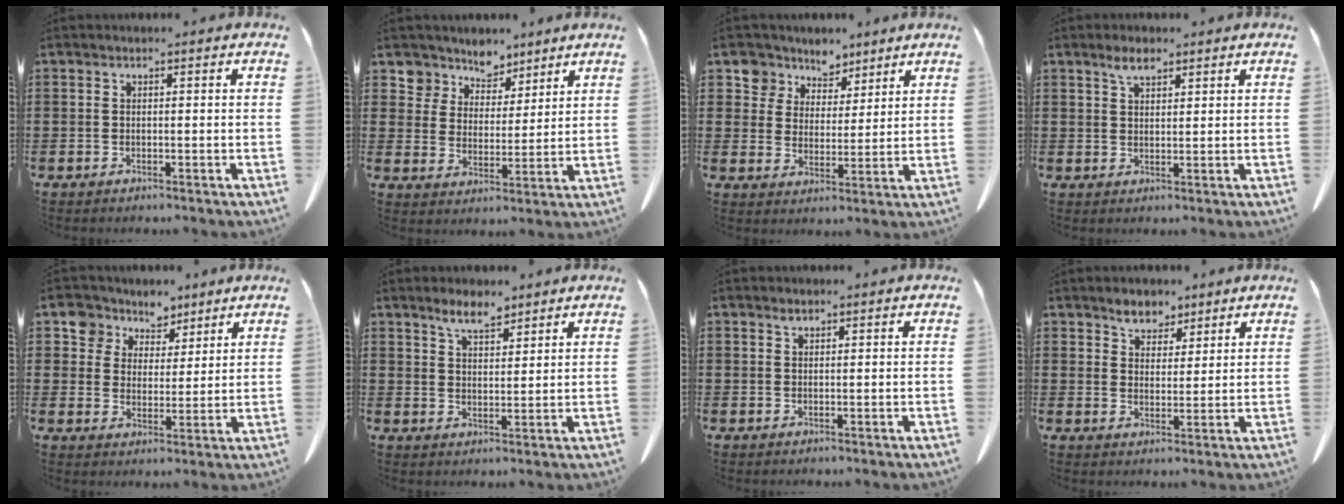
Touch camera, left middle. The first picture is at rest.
{"total": 6.5, "force": [5.8, 2.9, -0.4], "torque": [-0.031, -0.037, 0.110]}
{"total": 6.3, "force": [5.2, 3.6, -0.2], "torque": [-0.036, -0.025, 0.097]}
{"total": 3.1, "force": [2.1, 1.1, 1.9], "torque": [-0.041, 0.002, 0.039]}
{"total": 6.1, "force": [4.7, 3.9, 0.1], "torque": [-0.041, -0.017, 0.087]}
{"total": 4.6, "force": [3.8, 1.4, 2.2], "torque": [-0.043, -0.006, 0.068]}
{"total": 0.8, "force": [0.6, 0.3, 0.4], "torque": [-0.010, 0.000, 0.012]}
{"total": 4.3, "force": [3.6, 2.2, 0.8], "torque": [-0.029, -0.001, 0.070]}